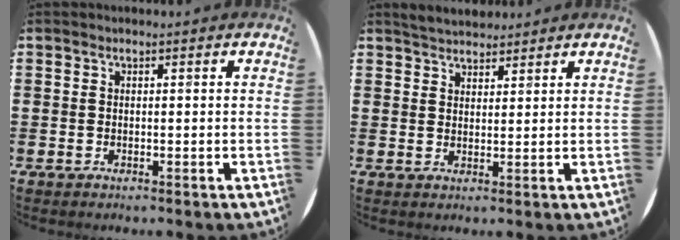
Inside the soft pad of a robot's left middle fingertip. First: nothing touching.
{"total": 3.1, "force": [3.1, 0.6, 0.2], "torque": [-0.009, -0.002, 0.058]}